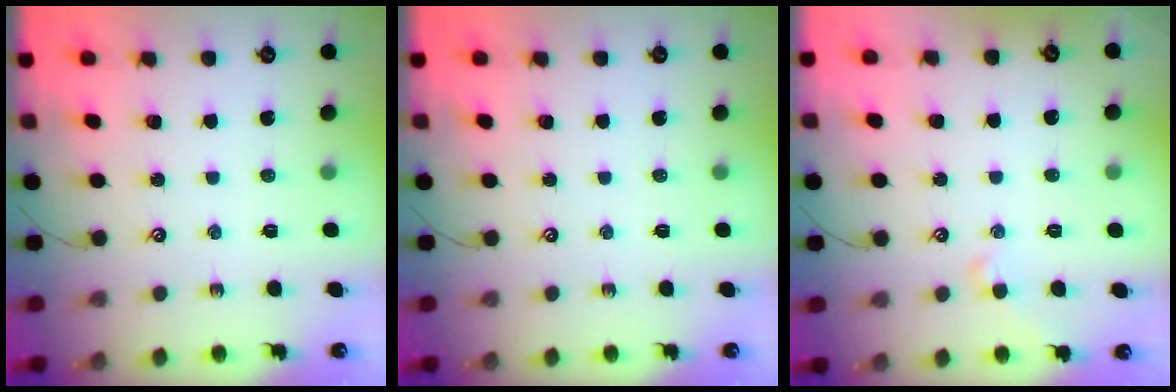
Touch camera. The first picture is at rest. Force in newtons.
{"total": 0.0}
{"total": 0.6, "press": 0.4, "slide": 0.5}